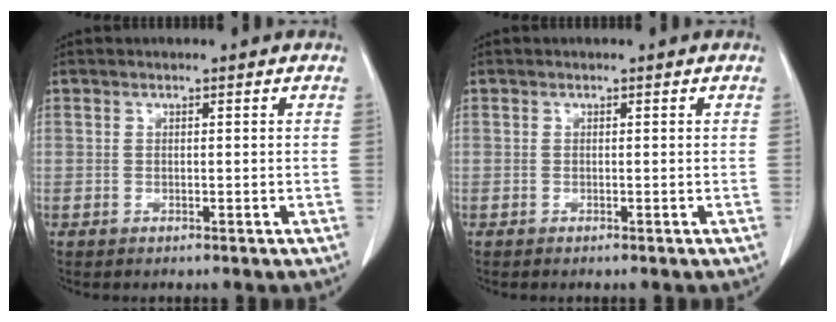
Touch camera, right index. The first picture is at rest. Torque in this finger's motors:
{"motor_torque": [-0.01, 0.01, 0.02, 0.01]}